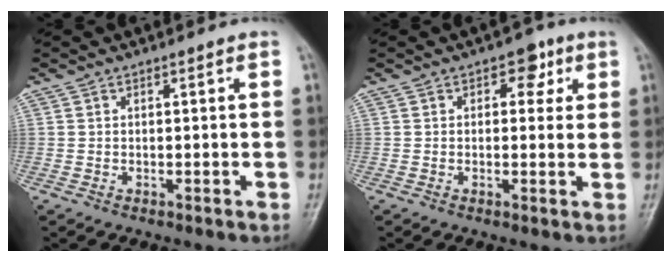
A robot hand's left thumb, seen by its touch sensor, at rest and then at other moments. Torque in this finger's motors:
{"motor_torque": [-0.35, -0.24, -0.27, 0.20, 0.08]}